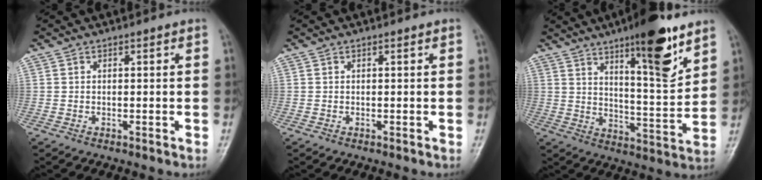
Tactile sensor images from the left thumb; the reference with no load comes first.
{"total": 0.0}
{"total": 15.7, "force": [9.6, 3.6, 12.0], "torque": [-0.156, -0.061, 0.150]}